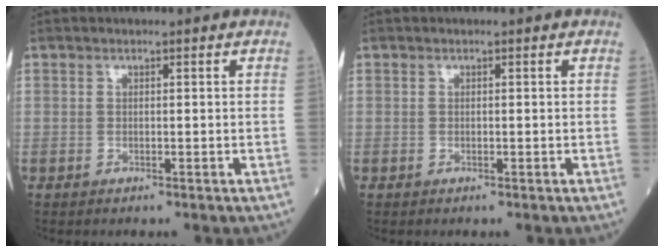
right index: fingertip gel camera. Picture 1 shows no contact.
{"total": 0.0}